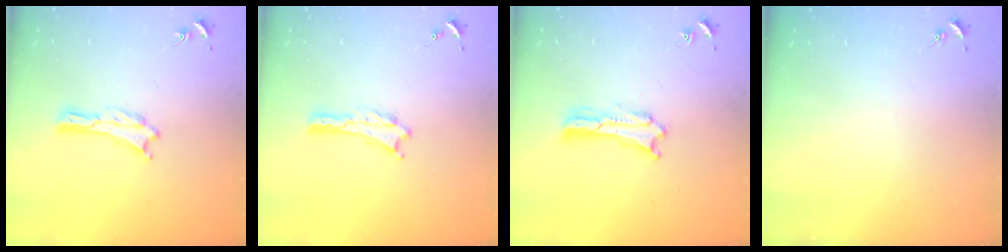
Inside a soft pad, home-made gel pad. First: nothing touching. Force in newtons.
{"total": 0.0}
{"total": 1.2, "press": 1.2, "slide": 0.2}
{"total": 0.0}